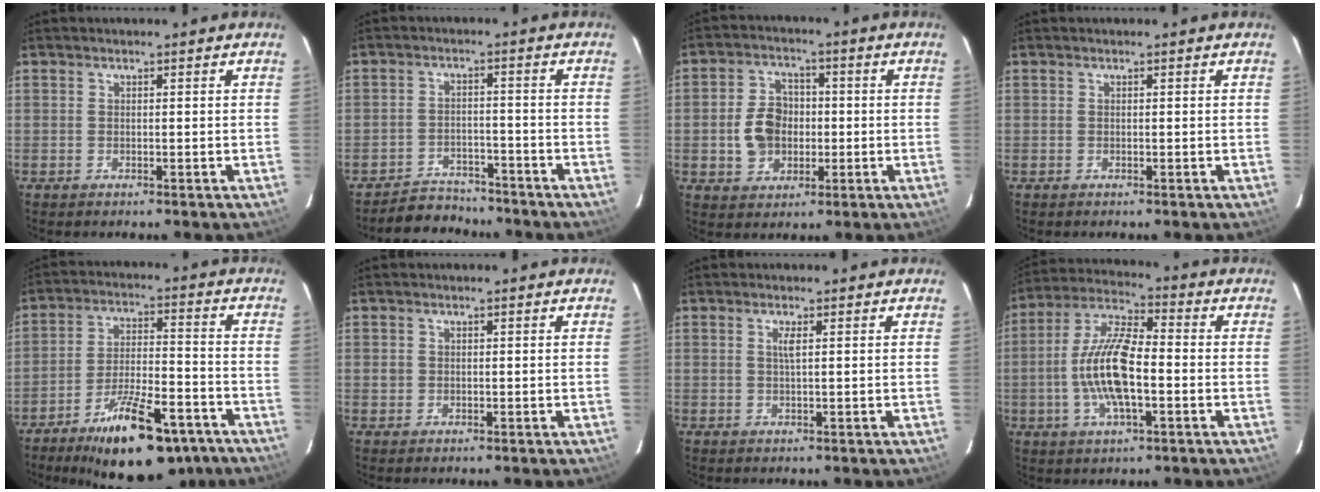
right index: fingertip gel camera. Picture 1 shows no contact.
{"total": 7.1, "force": [-6.4, 3.1, 0.4], "torque": [-0.027, 0.013, -0.090]}
{"total": 8.1, "force": [-0.9, 6.5, 4.7], "torque": [-0.097, 0.023, -0.007]}
{"total": 0.0}
{"total": 19.4, "force": [-13.5, 6.6, 12.3], "torque": [-0.207, -0.011, -0.197]}
{"total": 1.0, "force": [0.0, 1.0, 0.2], "torque": [-0.003, 0.003, 0.000]}
{"total": 1.4, "force": [0.5, 0.1, 1.4], "torque": [-0.027, 0.000, 0.008]}
{"total": 13.2, "force": [-2.5, 4.5, 12.2], "torque": [-0.252, 0.005, -0.051]}